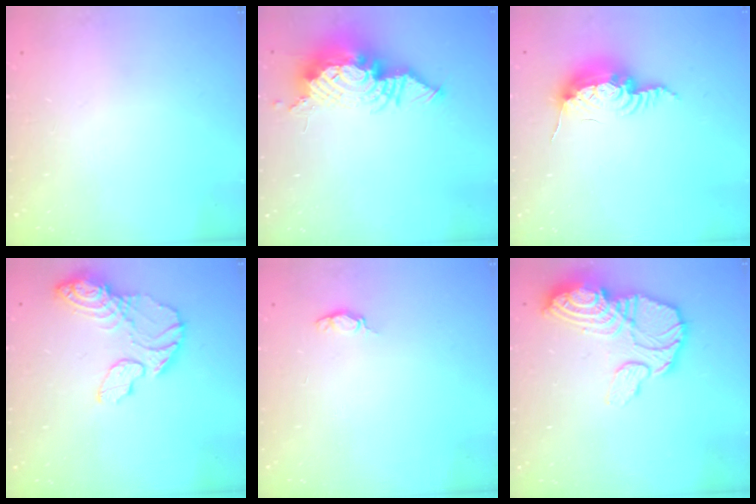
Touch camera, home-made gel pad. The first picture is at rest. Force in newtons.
{"total": 21.4, "press": 18.4, "slide": 10.8}
{"total": 14.2, "press": 14.2, "slide": 0.9}
{"total": 12.6, "press": 12.6, "slide": 0.9}
{"total": 3.9, "press": 3.8, "slide": 0.6}
{"total": 18.4, "press": 18.3, "slide": 2.1}